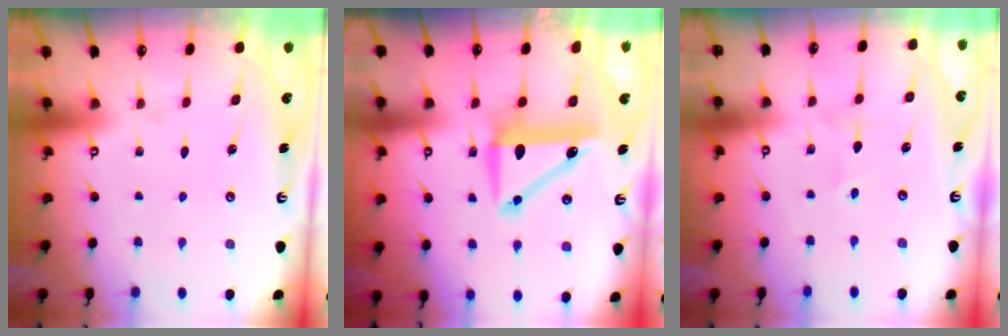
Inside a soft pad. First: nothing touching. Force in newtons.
{"total": 9.4, "press": 9.2, "slide": 1.9}
{"total": 2.3, "press": 2.3, "slide": 0.4}